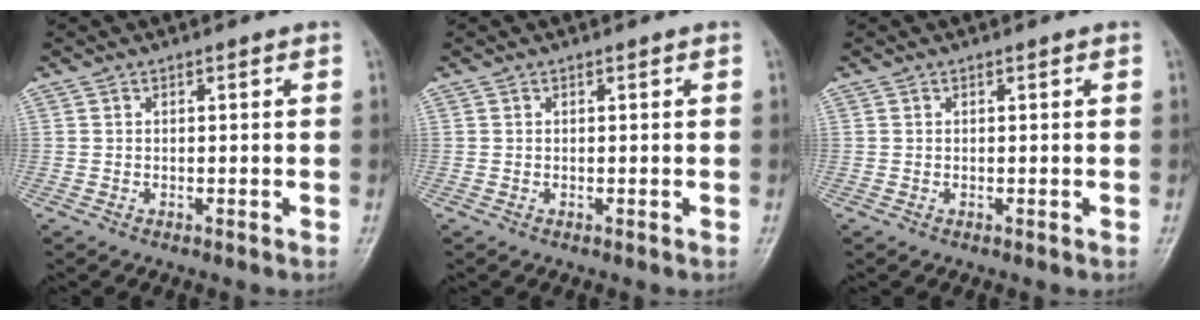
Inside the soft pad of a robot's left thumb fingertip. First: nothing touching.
{"total": 0.0}
{"total": 0.0}